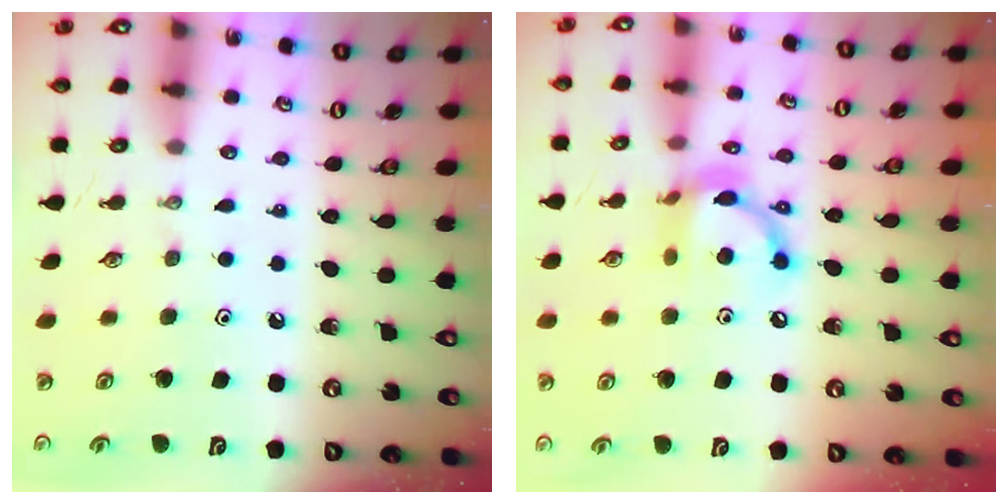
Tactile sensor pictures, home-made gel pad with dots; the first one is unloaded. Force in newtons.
{"total": 12.8, "press": 12.8, "slide": 0.5}